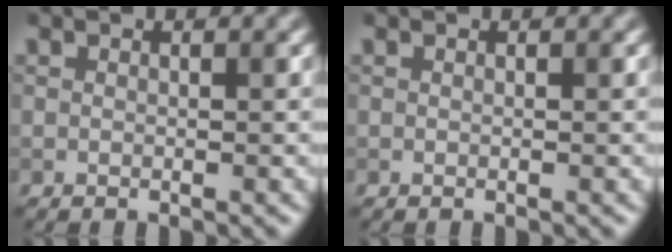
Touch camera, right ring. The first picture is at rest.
{"total": 0.0}